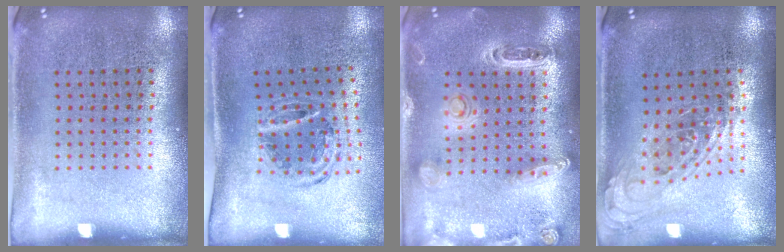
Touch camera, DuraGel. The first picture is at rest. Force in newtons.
{"total": 1.1, "press": 1.0, "slide": 0.3}
{"total": 1.3, "press": 1.2, "slide": 0.2}
{"total": 0.9, "press": 0.9, "slide": 0.3}